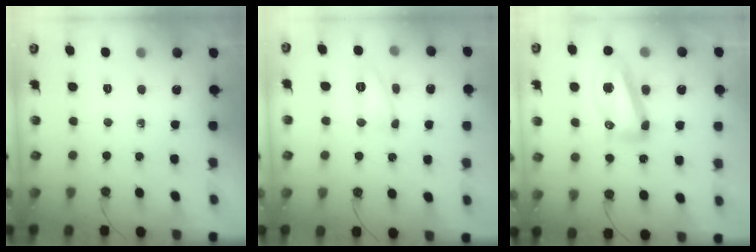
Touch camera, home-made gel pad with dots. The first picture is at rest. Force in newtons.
{"total": 8.6, "press": 8.6, "slide": 0.5}
{"total": 13.8, "press": 13.8, "slide": 1.5}